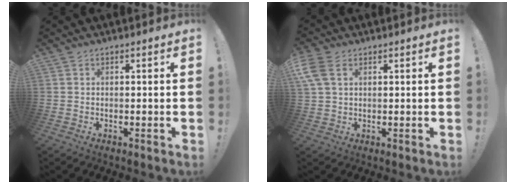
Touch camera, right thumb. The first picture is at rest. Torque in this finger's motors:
{"motor_torque": [-0.09, 1.21, 1.85, 0.91, 0.23]}